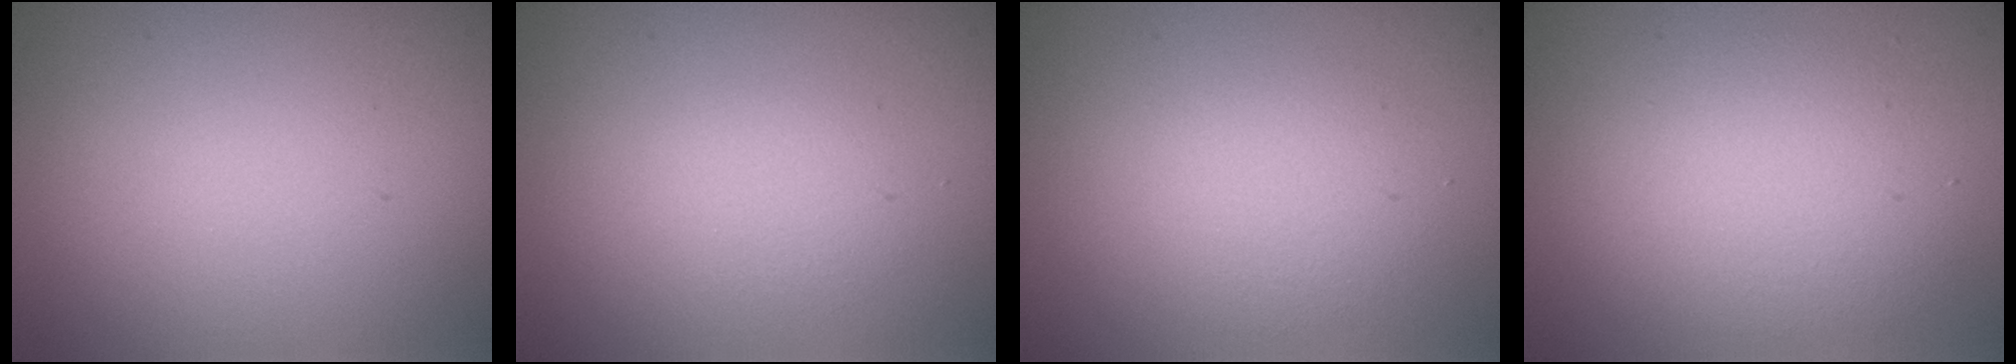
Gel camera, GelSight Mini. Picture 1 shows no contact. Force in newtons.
{"total": 1.4, "press": 1.4, "slide": 0.1}
{"total": 2.4, "press": 2.4, "slide": 0.2}
{"total": 4.1, "press": 4.1, "slide": 0.3}